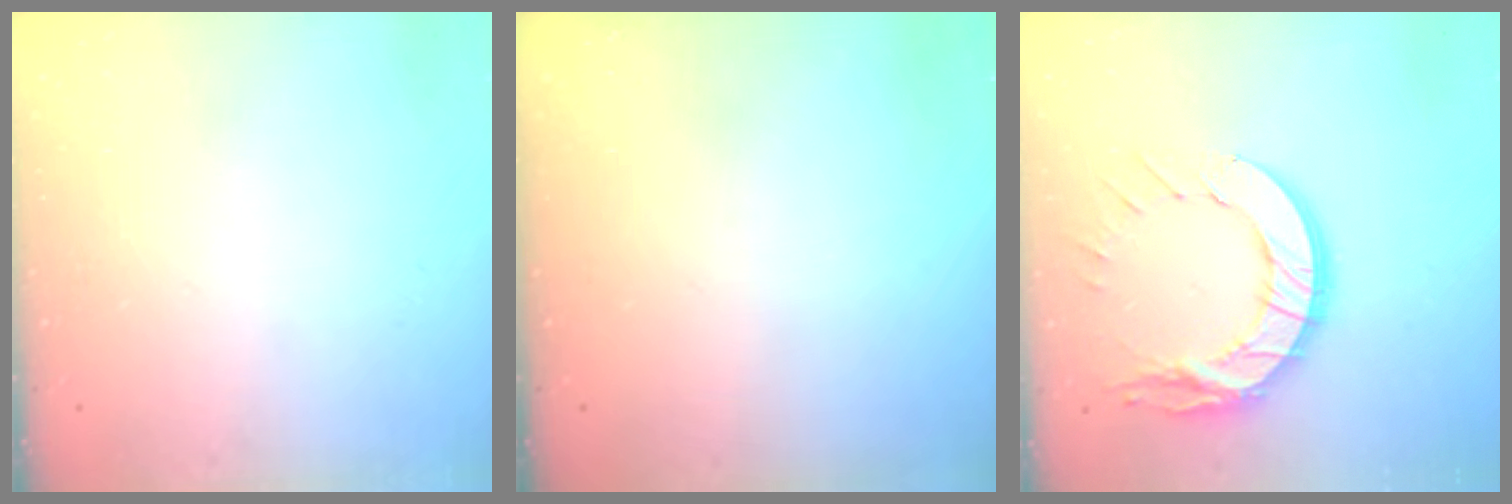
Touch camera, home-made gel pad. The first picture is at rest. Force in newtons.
{"total": 0.0}
{"total": 14.5, "press": 14.4, "slide": 1.2}